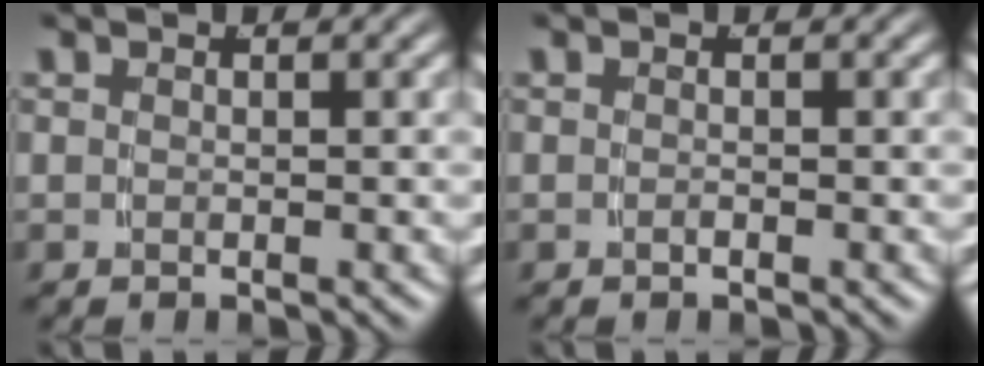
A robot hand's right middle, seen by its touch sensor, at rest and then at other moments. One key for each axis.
{"total": 0.5, "fx": -0.5, "fy": -0.2, "fz": 0.1, "tx": -0.006, "ty": -0.002, "tz": -0.007}